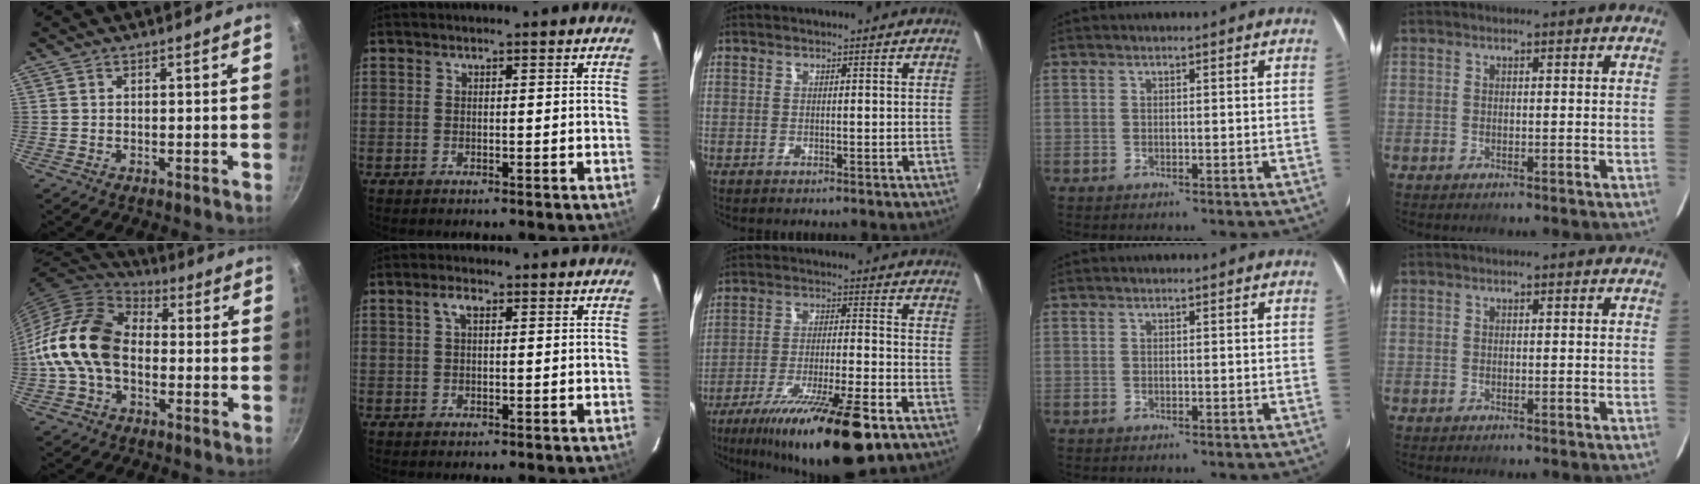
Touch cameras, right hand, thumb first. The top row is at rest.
{"thumb": {"total": 15.6, "force": [-1.9, 10.9, 11.0], "torque": [-0.181, 0.038, -0.052]}, "index": {"total": 2.0, "force": [0.7, 0.9, 1.7], "torque": [-0.034, 0.008, 0.012]}, "middle": {"total": 19.1, "force": [-12.5, 2.8, 14.1], "torque": [-0.249, -0.033, -0.204]}}